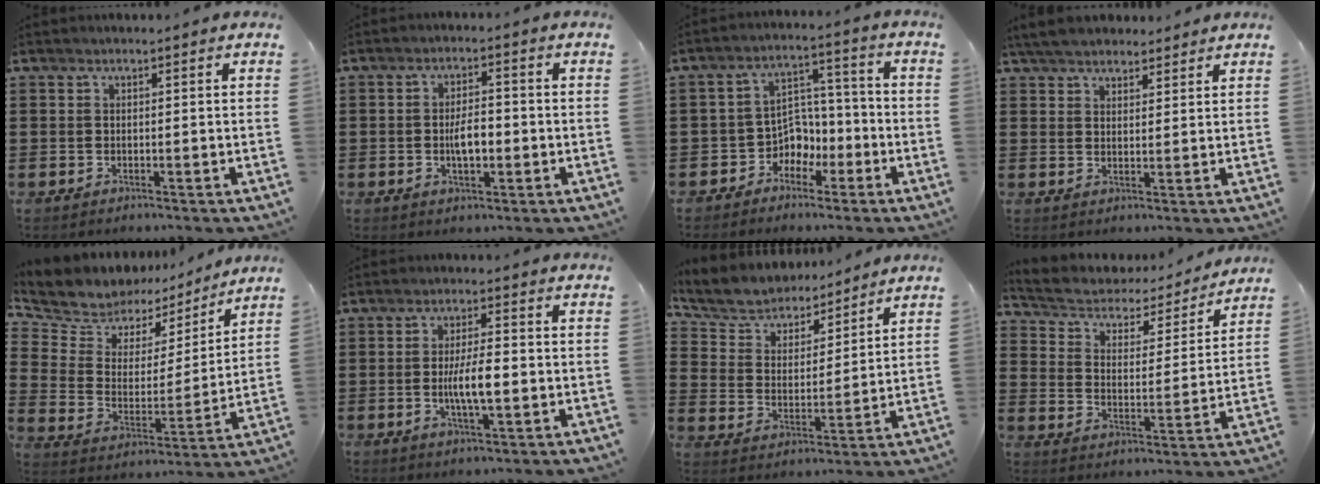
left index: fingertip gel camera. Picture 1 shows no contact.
{"total": 4.3, "force": [-0.7, 1.7, 3.9], "torque": [-0.065, 0.002, -0.017]}
{"total": 5.4, "force": [-2.9, 4.2, 1.6], "torque": [-0.041, 0.009, -0.056]}
{"total": 4.7, "force": [4.2, 1.4, 1.4], "torque": [-0.040, -0.004, 0.081]}
{"total": 6.5, "force": [5.5, 3.5, -0.2], "torque": [-0.046, -0.047, 0.095]}
{"total": 6.2, "force": [-0.8, 1.7, 5.9], "torque": [-0.118, -0.002, -0.019]}
{"total": 5.9, "force": [5.5, 1.9, 0.7], "torque": [-0.050, -0.035, 0.094]}
{"total": 3.2, "force": [2.8, 1.4, 0.6], "torque": [-0.035, -0.024, 0.037]}